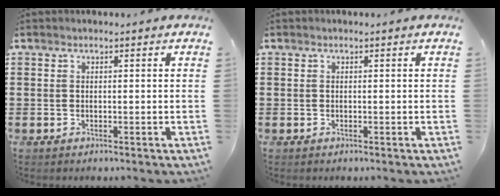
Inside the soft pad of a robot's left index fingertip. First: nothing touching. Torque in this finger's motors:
{"motor_torque": [0.00, 0.00, 0.00, 0.00]}